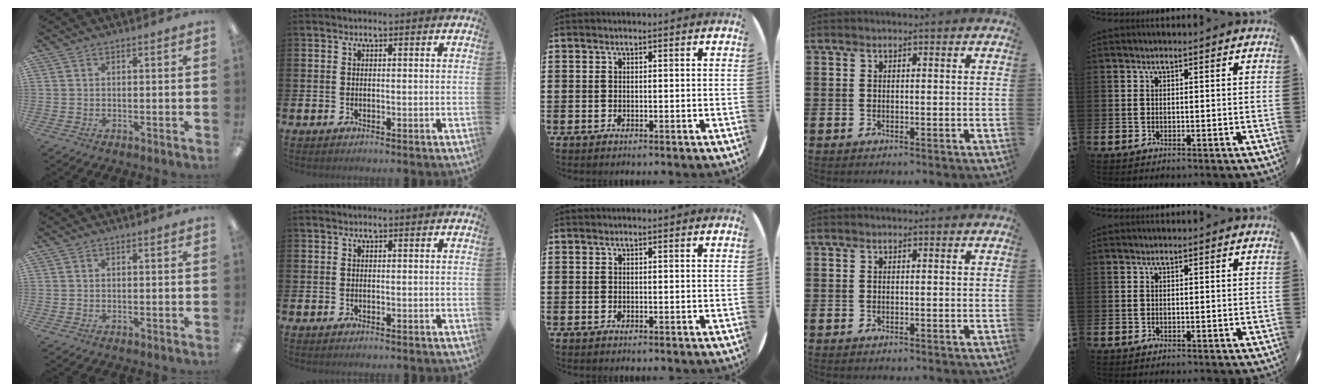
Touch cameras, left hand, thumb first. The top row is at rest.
{}